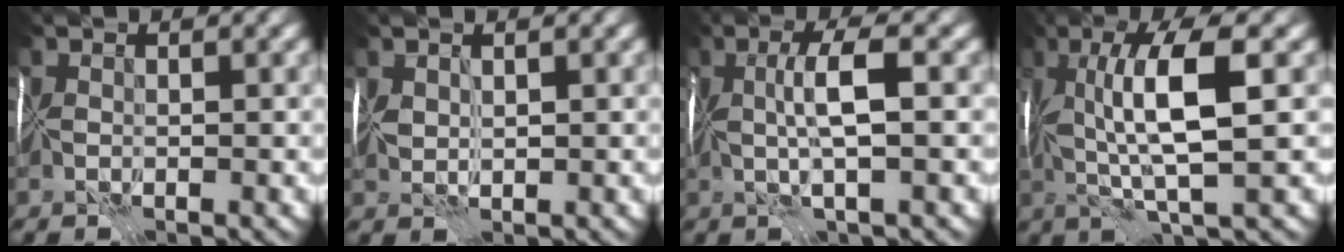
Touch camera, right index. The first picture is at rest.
{"total": 0.8, "force": [0.4, -0.6, -0.4], "torque": [0.015, -0.007, 0.012]}
{"total": 2.7, "force": [-0.1, -1.0, 2.5], "torque": [-0.036, -0.002, 0.000]}
{"total": 6.3, "force": [0.7, 0.1, 6.3], "torque": [-0.096, -0.001, 0.013]}